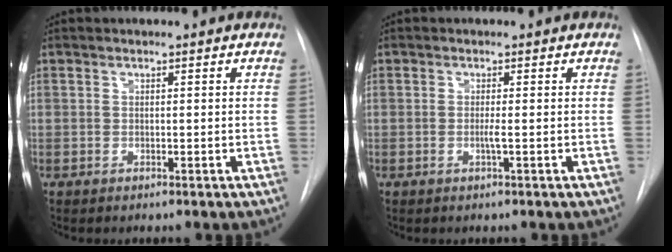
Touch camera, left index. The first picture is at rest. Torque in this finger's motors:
{"motor_torque": [0.09, 0.05, 0.00, 0.00]}